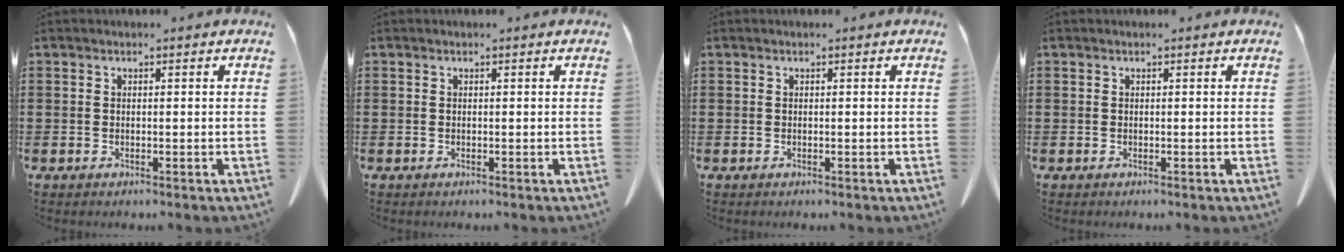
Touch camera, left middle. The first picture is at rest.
{"total": 0.0}
{"total": 0.0}
{"total": 0.0}